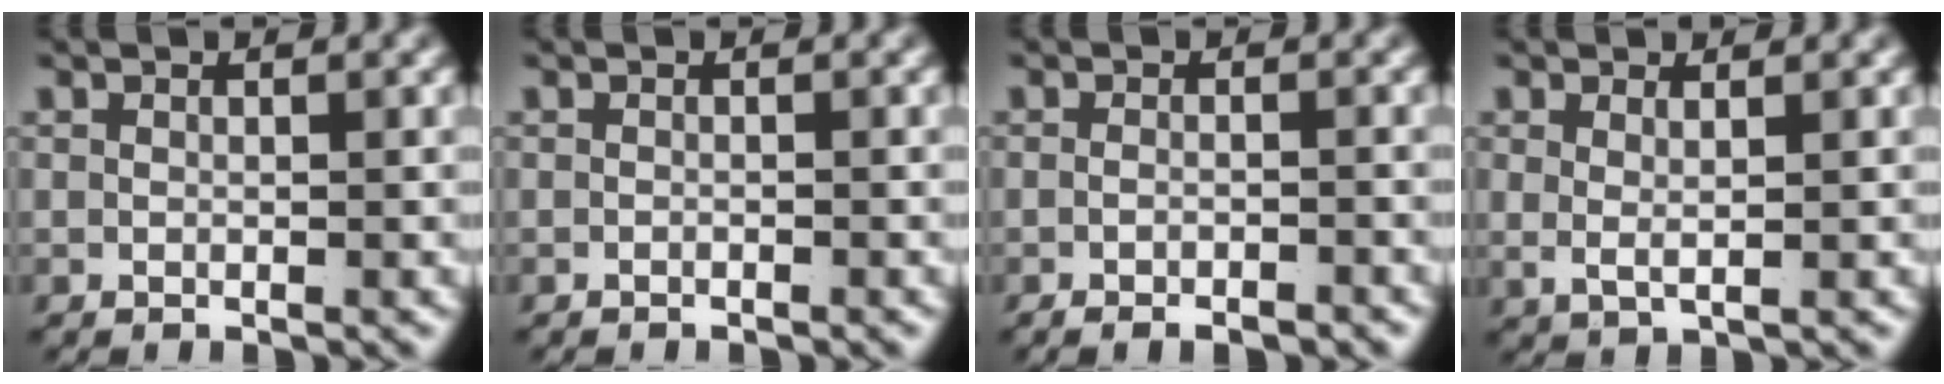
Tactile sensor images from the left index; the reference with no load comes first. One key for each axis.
{"total": 0.6, "fx": -0.5, "fy": -0.3, "fz": 0.0, "tx": -0.004, "ty": -0.003, "tz": -0.007}
{"total": 2.4, "fx": -2.3, "fy": 0.2, "fz": 0.9, "tx": -0.016, "ty": -0.009, "tz": -0.032}
{"total": 1.4, "fx": 0.7, "fy": 0.0, "fz": 1.2, "tx": -0.029, "ty": -0.014, "tz": 0.025}